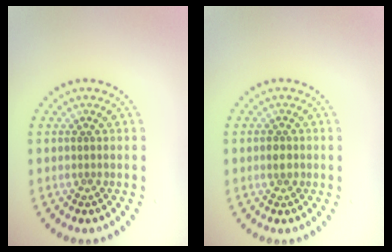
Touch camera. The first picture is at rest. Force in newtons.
{"total": 1.2, "press": 1.1, "slide": 0.2}